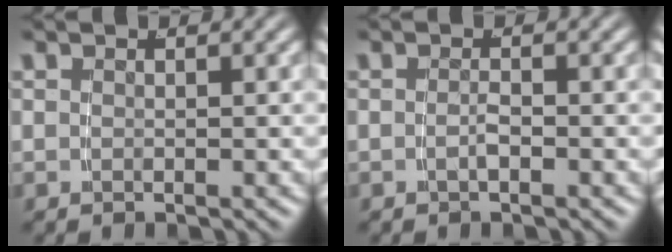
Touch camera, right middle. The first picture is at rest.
{"total": 1.1, "force": [-0.8, -0.2, 0.7], "torque": [-0.014, -0.005, -0.011]}